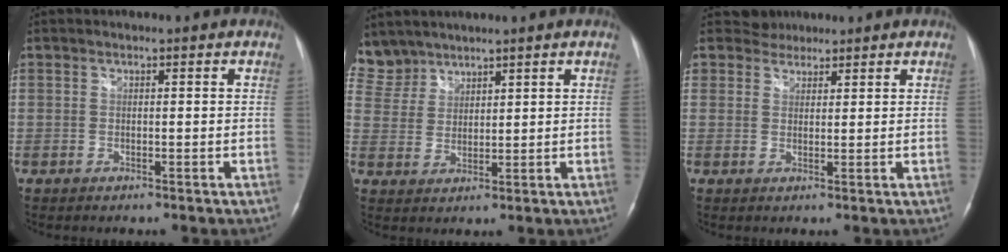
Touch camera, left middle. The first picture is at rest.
{"total": 6.6, "force": [5.9, 3.1, -0.2], "torque": [0.003, 0.009, 0.128]}
{"total": 2.6, "force": [2.1, 1.2, -0.6], "torque": [0.014, 0.003, 0.031]}